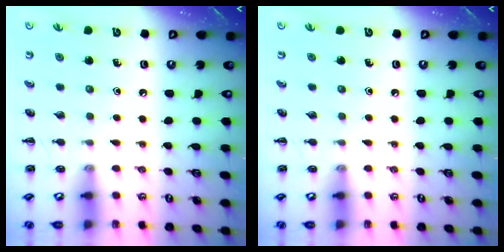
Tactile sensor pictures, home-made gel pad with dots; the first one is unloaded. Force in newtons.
{"total": 0.0}